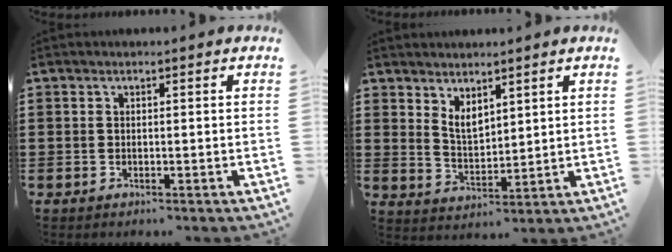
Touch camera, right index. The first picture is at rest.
{"total": 3.6, "force": [2.7, 1.7, 1.6], "torque": [-0.040, 0.000, 0.051]}